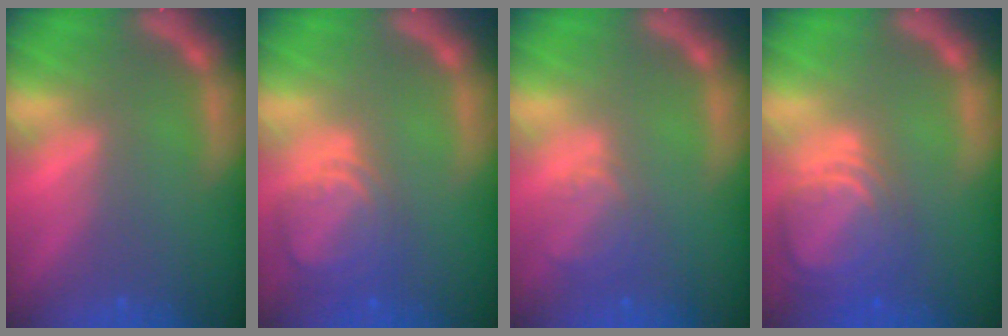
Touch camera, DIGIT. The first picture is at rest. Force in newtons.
{"total": 5.6}
{"total": 2.9}
{"total": 7.5}